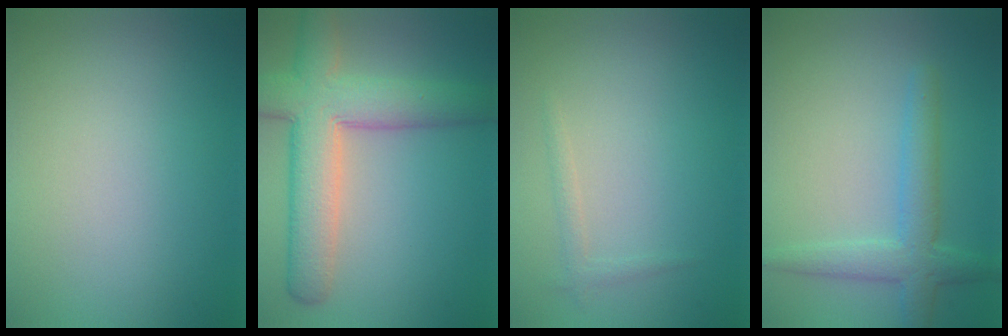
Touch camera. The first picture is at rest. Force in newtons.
{"total": 8.4, "press": 8.4, "slide": 0.6}
{"total": 1.0, "press": 1.0, "slide": 0.0}
{"total": 3.5, "press": 3.5, "slide": 0.2}